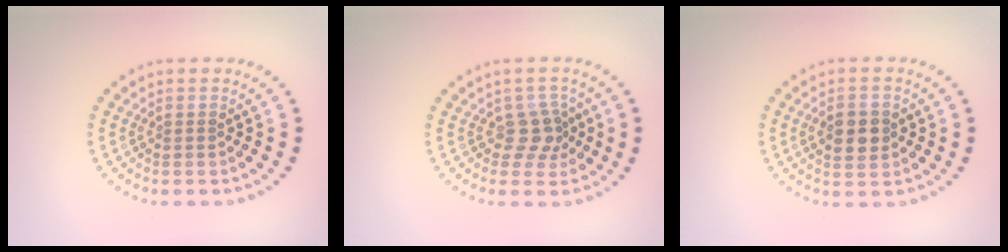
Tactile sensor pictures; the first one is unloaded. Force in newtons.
{"total": 2.3, "press": 1.9, "slide": 1.3}
{"total": 3.7, "press": 3.7, "slide": 0.1}